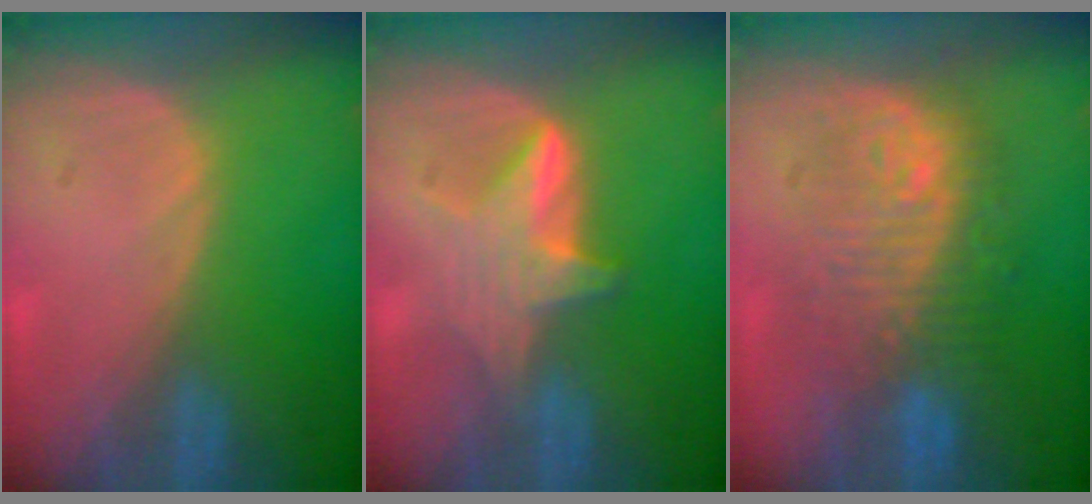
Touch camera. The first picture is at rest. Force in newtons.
{"total": 6.1, "press": 5.7, "slide": 2.1}
{"total": 9.6, "press": 9.6, "slide": 0.7}